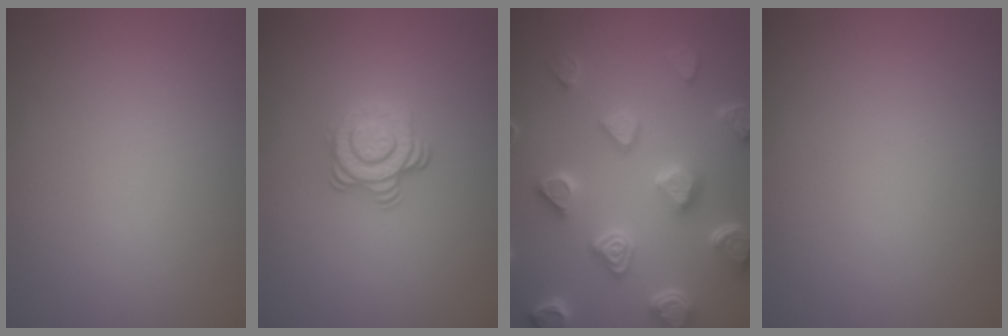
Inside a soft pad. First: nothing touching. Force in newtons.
{"total": 3.6, "press": 2.5, "slide": 2.5}
{"total": 6.7, "press": 5.5, "slide": 3.7}
{"total": 0.0}